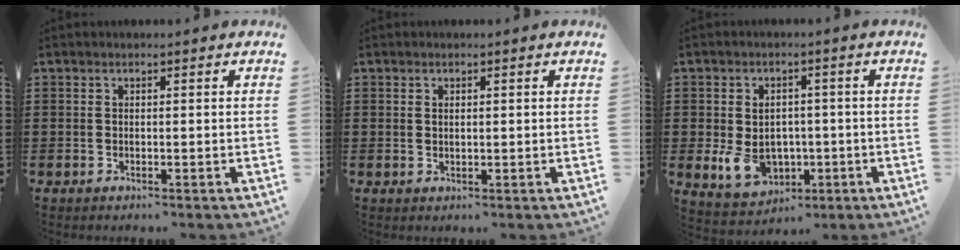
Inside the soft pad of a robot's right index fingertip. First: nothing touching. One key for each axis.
{"total": 0.6, "fx": 0.3, "fy": 0.2, "fz": 0.5, "tx": -0.012, "ty": 0.001, "tz": 0.005}
{"total": 6.9, "fx": -1.1, "fy": 5.4, "fz": 4.2, "tx": -0.094, "ty": 0.003, "tz": -0.020}